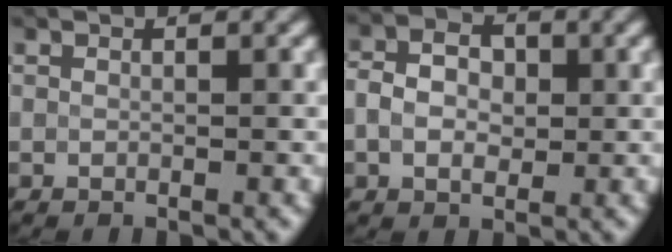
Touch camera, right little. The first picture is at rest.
{"total": 3.3, "force": [0.0, 2.5, 2.2], "torque": [-0.034, 0.002, -0.007]}